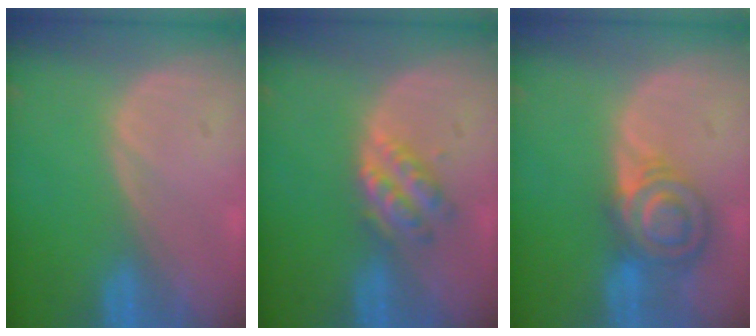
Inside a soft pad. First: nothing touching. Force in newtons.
{"total": 4.8, "press": 4.2, "slide": 2.3}
{"total": 6.9, "press": 6.4, "slide": 2.5}